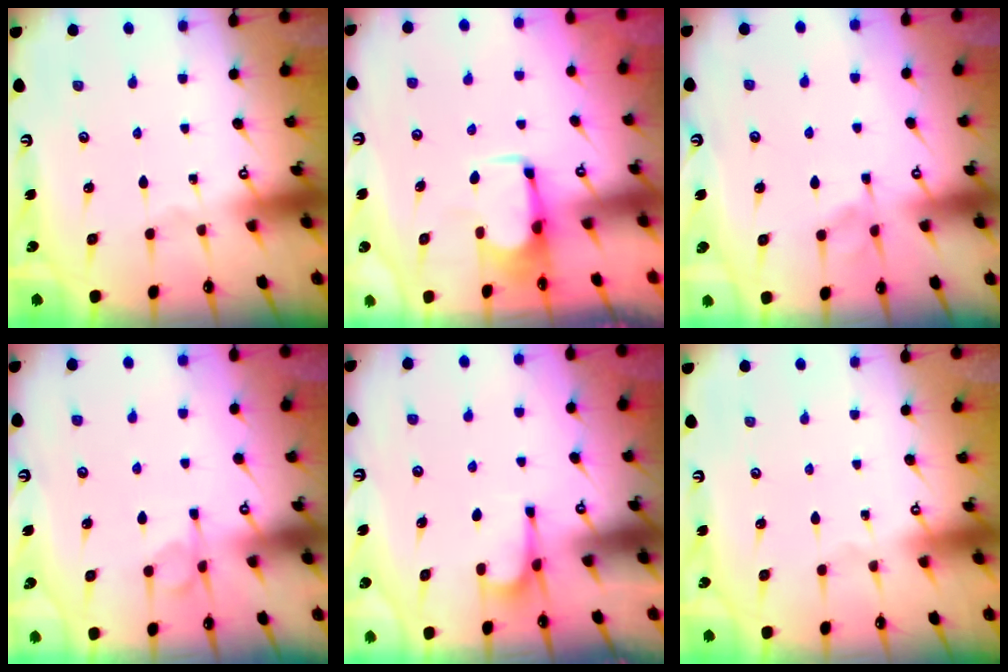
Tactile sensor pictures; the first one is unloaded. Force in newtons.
{"total": 1.9, "press": 1.7, "slide": 0.7}
{"total": 3.7, "press": 3.7, "slide": 0.6}
{"total": 1.7, "press": 1.5, "slide": 0.9}
{"total": 1.2, "press": 1.2, "slide": 0.5}
{"total": 0.0}